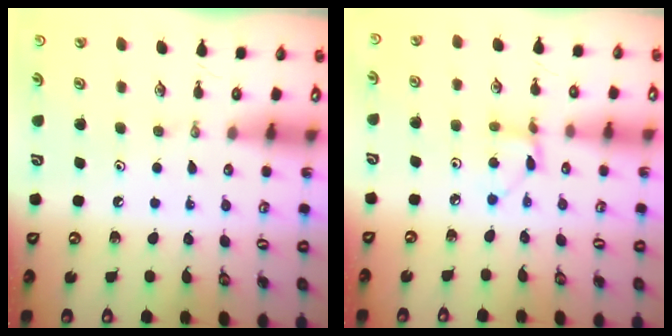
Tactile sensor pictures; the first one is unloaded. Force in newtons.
{"total": 2.8, "press": 2.8, "slide": 0.1}